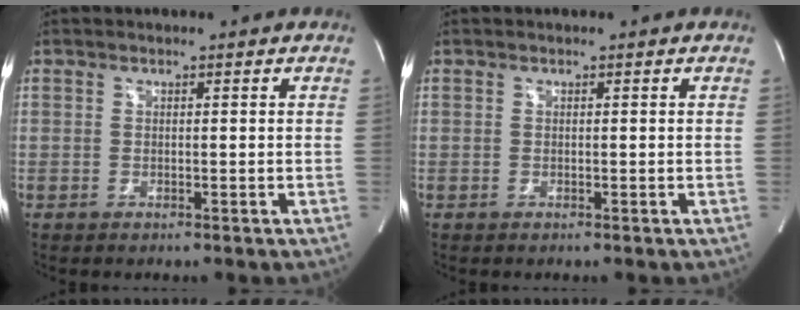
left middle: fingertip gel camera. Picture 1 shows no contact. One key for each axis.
{"total": 0.0}